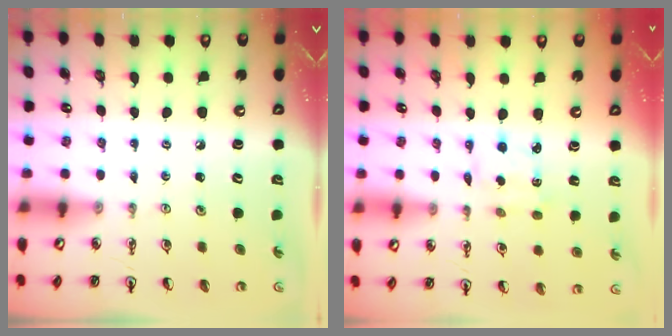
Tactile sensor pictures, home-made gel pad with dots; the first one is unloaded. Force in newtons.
{"total": 2.4, "press": 2.3, "slide": 0.8}